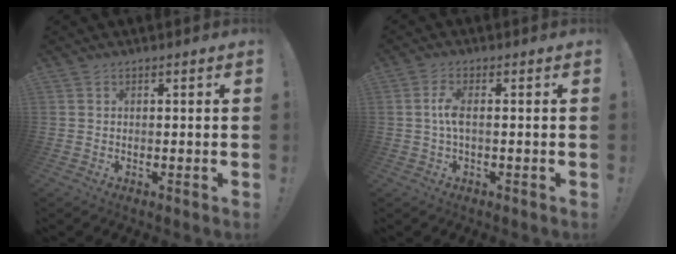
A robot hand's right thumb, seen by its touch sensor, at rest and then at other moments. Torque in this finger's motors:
{"motor_torque": [0.03, 0.03, 0.63, -1.29, 0.18]}